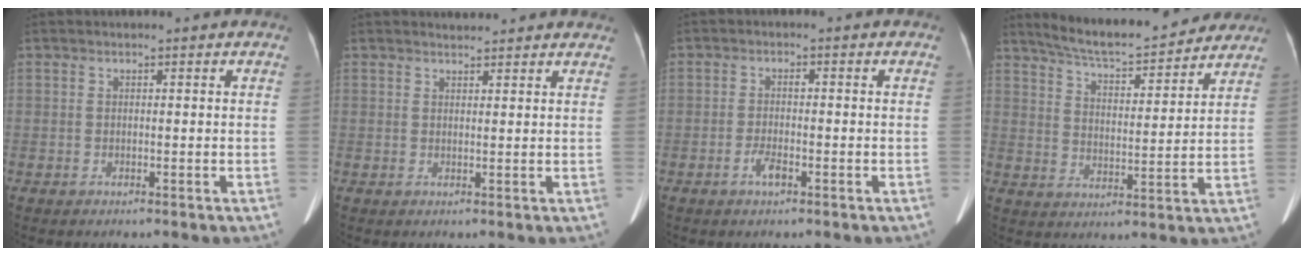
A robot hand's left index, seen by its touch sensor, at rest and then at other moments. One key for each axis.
{"total": 3.9, "fx": 3.8, "fy": 0.7, "fz": 0.5, "tx": -0.009, "ty": 0.014, "tz": 0.038}
{"total": 2.8, "fx": -1.5, "fy": 0.9, "fz": 2.1, "tx": -0.044, "ty": 0.001, "tz": -0.029}
{"total": 15.5, "fx": 14.2, "fy": 2.6, "fz": 5.6, "tx": -0.089, "ty": 0.010, "tz": 0.206}